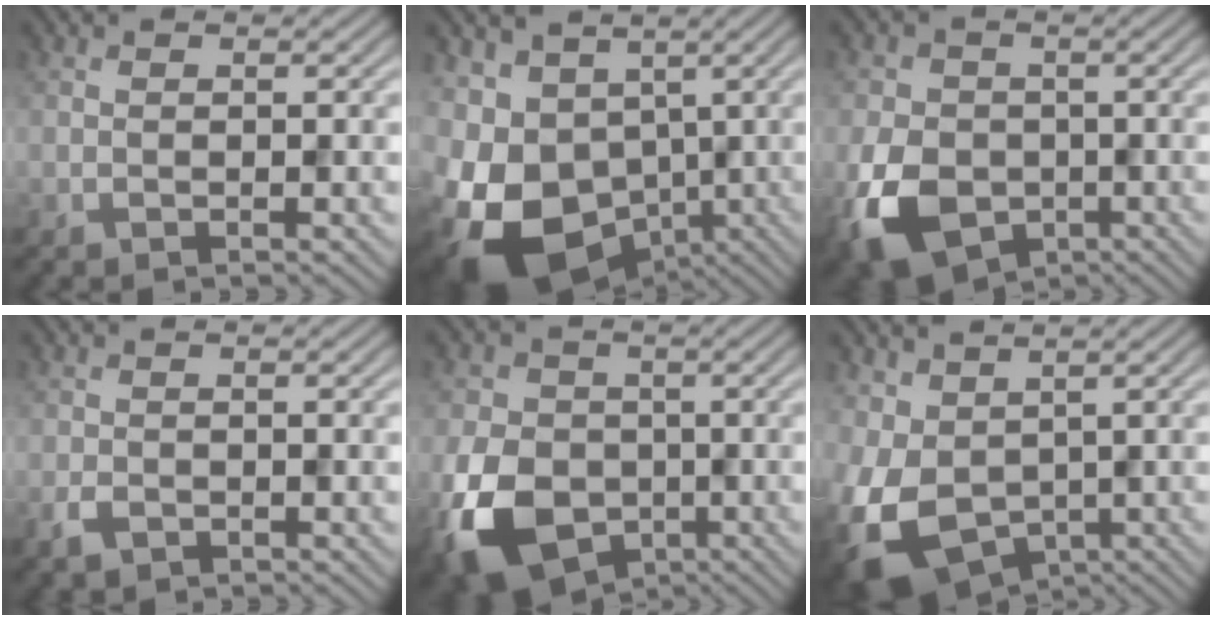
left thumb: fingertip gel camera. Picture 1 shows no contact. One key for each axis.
{"total": 15.9, "fx": -5.1, "fy": 11.1, "fz": 10.2, "tx": -0.241, "ty": -0.031, "tz": -0.064}
{"total": 10.6, "fx": -3.7, "fy": 7.8, "fz": 6.1, "tx": -0.152, "ty": -0.023, "tz": -0.079}
{"total": 2.0, "fx": -1.1, "fy": 1.3, "fz": 1.0, "tx": -0.026, "ty": -0.006, "tz": -0.026}
{"total": 13.2, "fx": -4.5, "fy": 9.7, "fz": 7.7, "tx": -0.194, "ty": -0.036, "tz": -0.090}
{"total": 11.1, "fx": -0.5, "fy": 7.9, "fz": 7.7, "tx": -0.200, "ty": -0.025, "tz": 0.000}